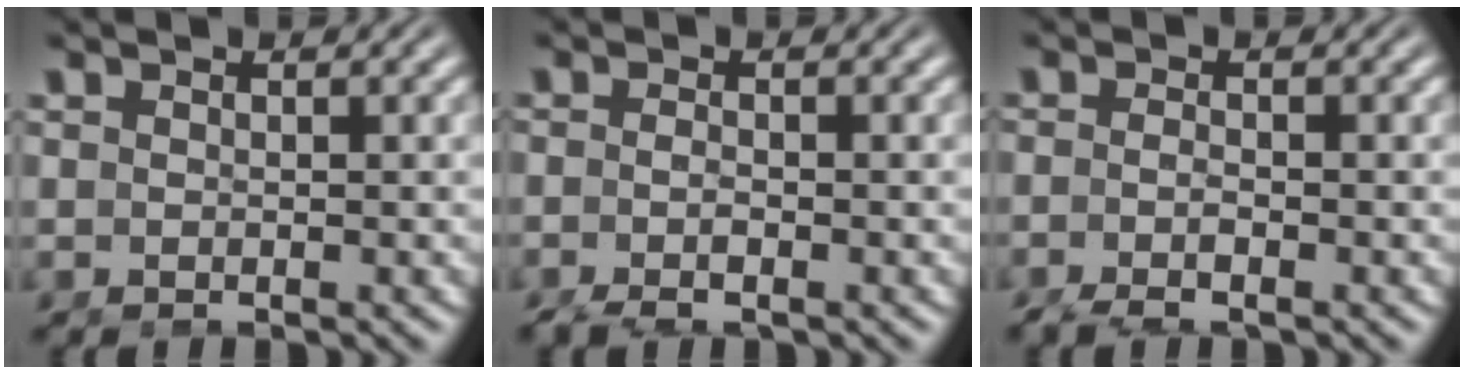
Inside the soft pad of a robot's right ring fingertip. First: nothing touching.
{"total": 2.9, "force": [-2.0, 1.3, 1.7], "torque": [-0.039, -0.012, -0.031]}
{"total": 2.9, "force": [-2.0, 1.0, 1.8], "torque": [-0.040, -0.013, -0.031]}